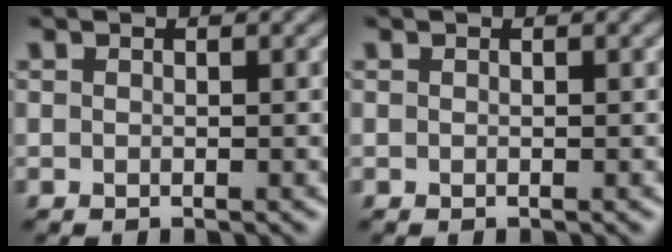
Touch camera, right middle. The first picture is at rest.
{"total": 0.0}